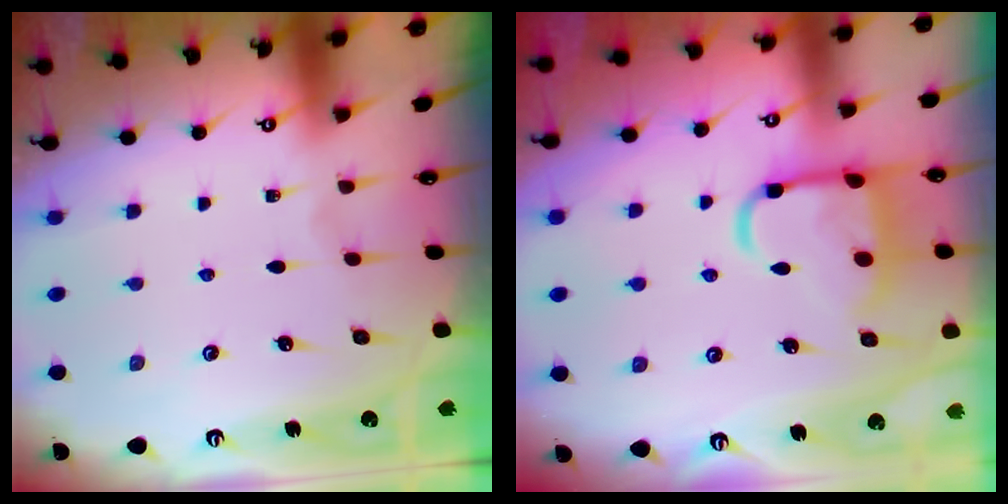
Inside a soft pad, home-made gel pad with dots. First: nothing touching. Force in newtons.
{"total": 12.8, "press": 12.8, "slide": 1.4}